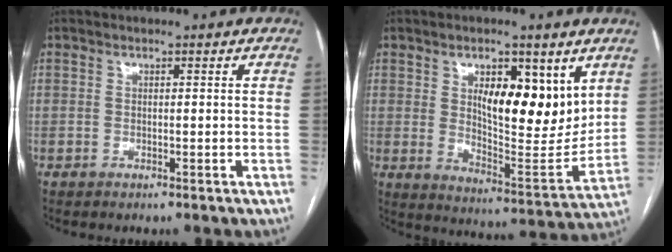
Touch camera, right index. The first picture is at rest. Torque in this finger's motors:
{"motor_torque": [1.01, 0.92, 0.28, 0.13]}